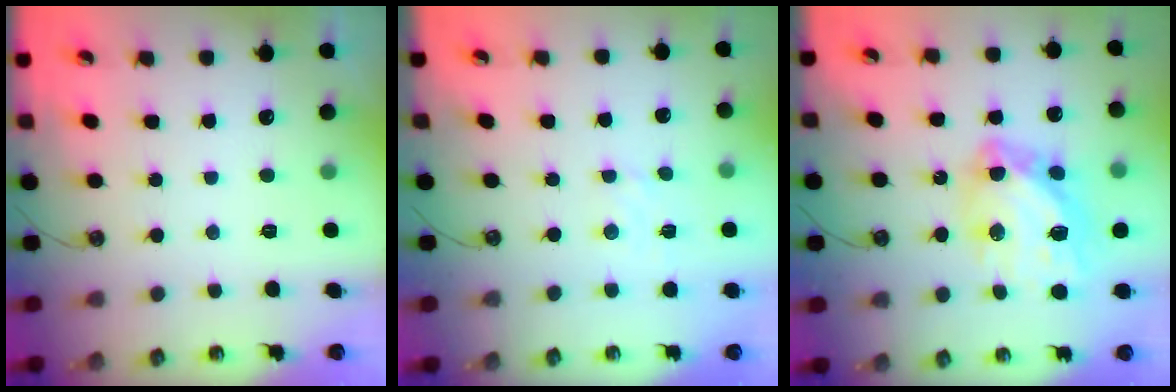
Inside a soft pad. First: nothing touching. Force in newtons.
{"total": 2.4, "press": 2.4, "slide": 0.4}
{"total": 15.5, "press": 15.4, "slide": 1.5}